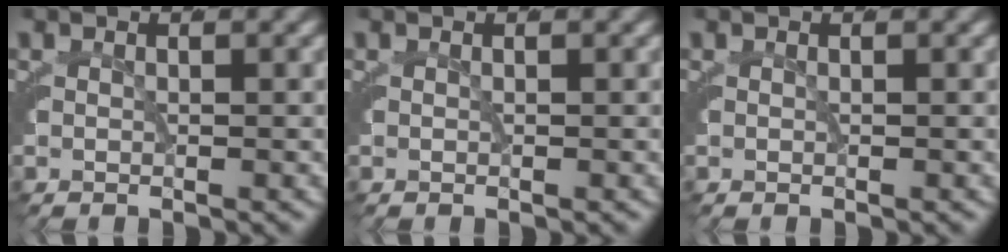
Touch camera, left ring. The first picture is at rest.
{"total": 0.0}
{"total": 0.0}